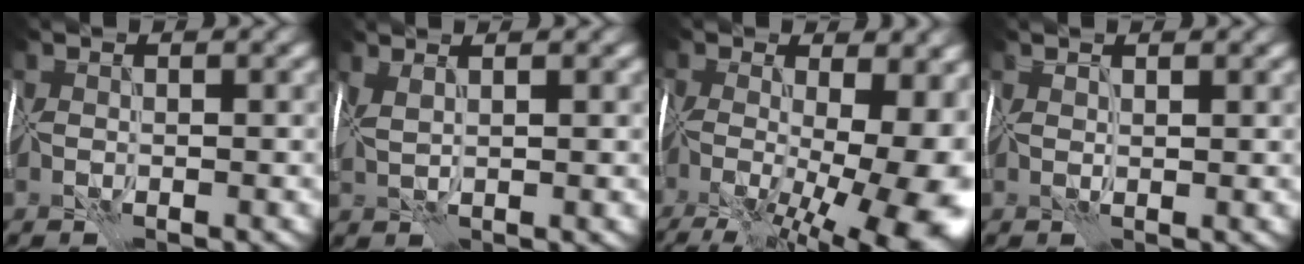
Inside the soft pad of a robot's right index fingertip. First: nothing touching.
{"total": 3.4, "force": [2.1, 1.2, 2.3], "torque": [-0.025, 0.026, 0.017]}
{"total": 18.2, "force": [-5.5, 8.1, 15.3], "torque": [-0.212, -0.014, -0.038]}
{"total": 1.3, "force": [1.2, 0.3, 0.6], "torque": [-0.005, 0.000, 0.019]}